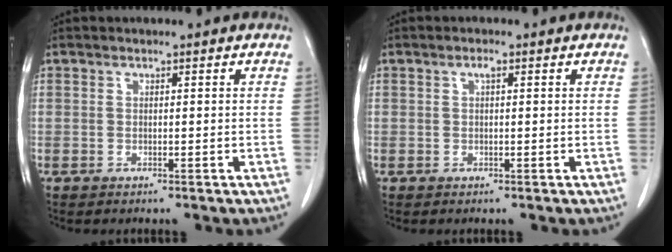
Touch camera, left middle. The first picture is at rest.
{"total": 0.8, "force": [0.3, 0.3, 0.7], "torque": [-0.010, 0.002, 0.003]}